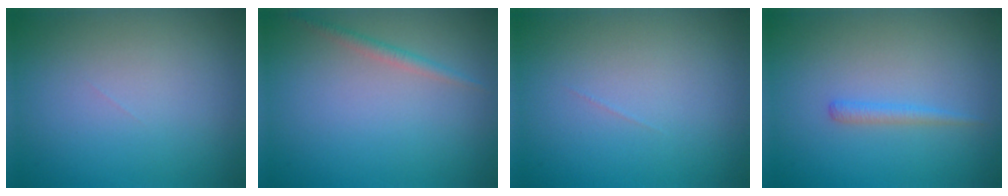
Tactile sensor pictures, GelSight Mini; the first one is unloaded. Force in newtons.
{"total": 1.2, "press": 1.1, "slide": 0.1}
{"total": 0.0}
{"total": 1.1, "press": 1.1, "slide": 0.1}